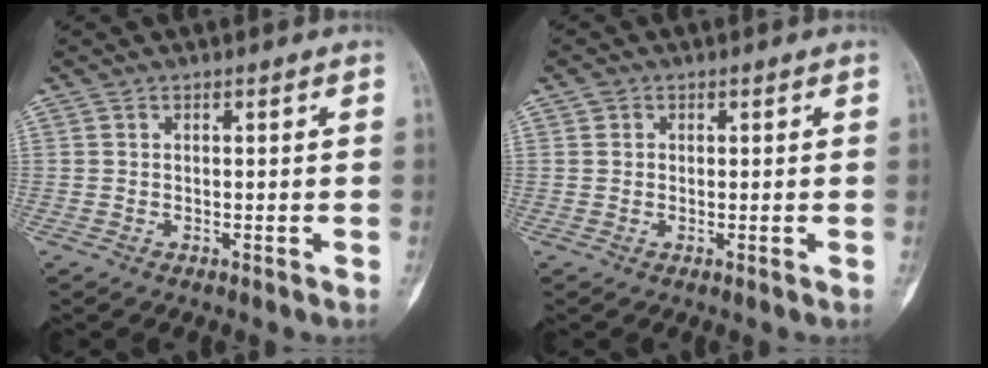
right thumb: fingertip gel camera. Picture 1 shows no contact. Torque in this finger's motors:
{"motor_torque": [0.10, -0.25, 0.22, 0.15, -0.09]}